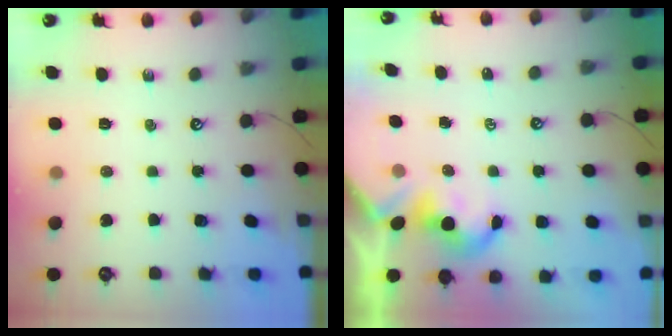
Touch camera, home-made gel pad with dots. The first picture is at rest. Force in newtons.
{"total": 1.8, "press": 1.8, "slide": 0.2}